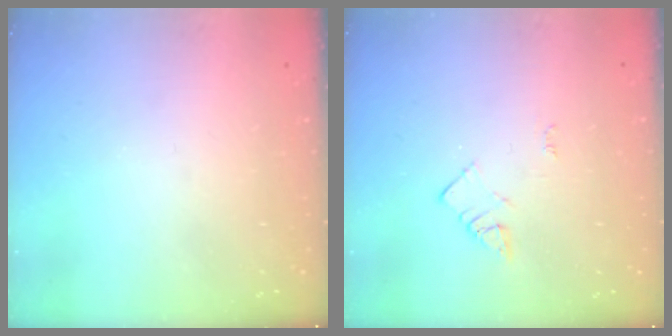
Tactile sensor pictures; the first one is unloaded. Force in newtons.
{"total": 2.3, "press": 2.3, "slide": 0.3}